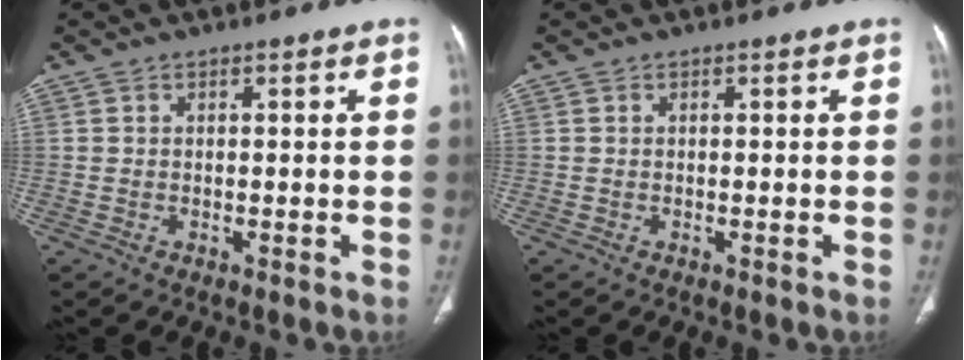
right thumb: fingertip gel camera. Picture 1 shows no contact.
{"total": 0.0}